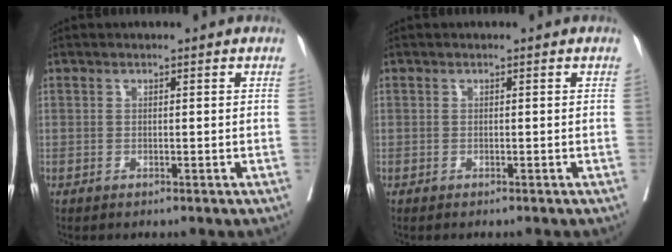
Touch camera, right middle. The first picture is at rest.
{"total": 1.2, "force": [-1.1, 0.1, 0.5], "torque": [-0.005, -0.002, -0.017]}